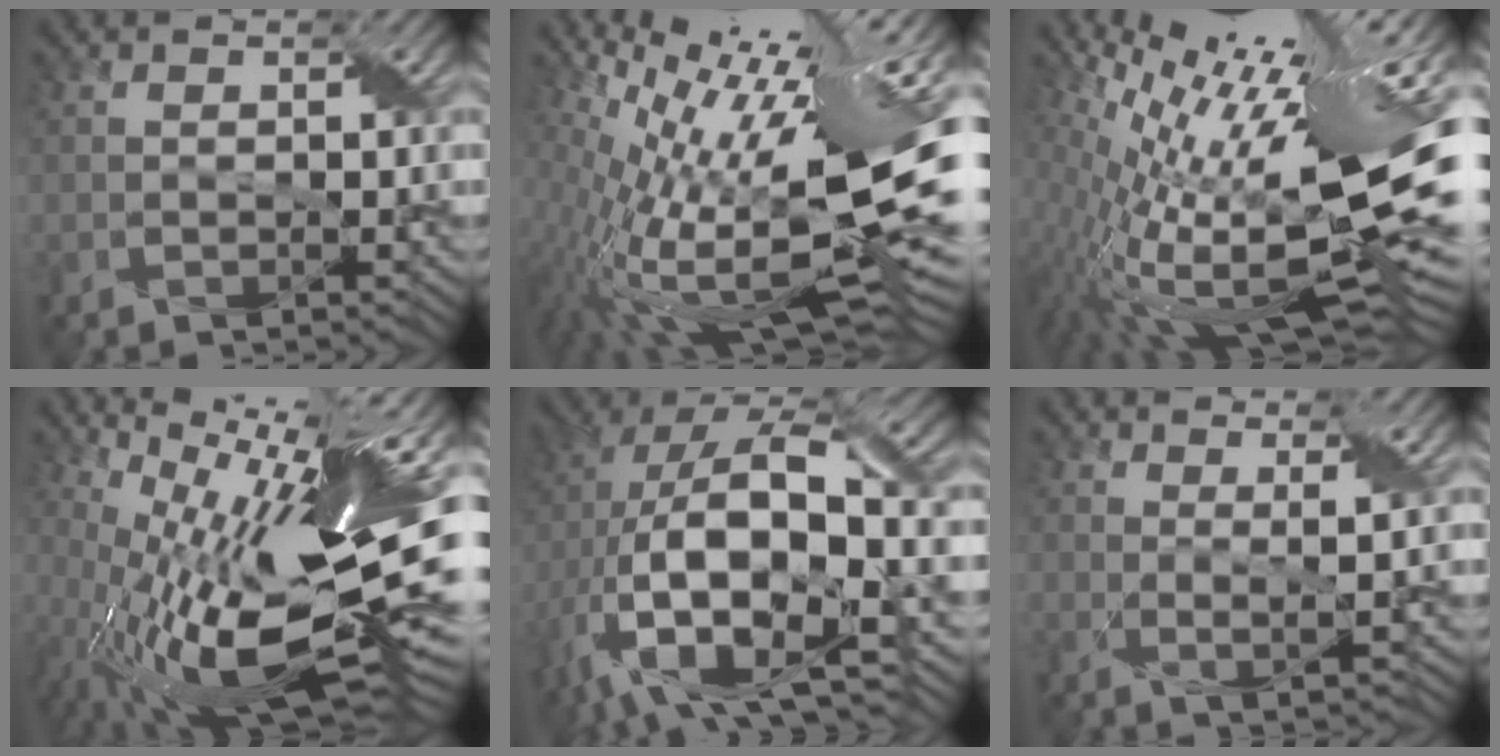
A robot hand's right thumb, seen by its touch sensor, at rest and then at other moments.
{"total": 19.6, "force": [0.5, 6.0, 18.7], "torque": [-0.275, 0.020, 0.025]}
{"total": 19.7, "force": [2.4, 5.3, 18.8], "torque": [-0.286, 0.021, 0.051]}
{"total": 19.6, "force": [-1.4, 5.9, 18.6], "torque": [-0.300, 0.010, -0.028]}
{"total": 18.5, "force": [-2.1, 9.4, 15.8], "torque": [-0.314, -0.020, -0.020]}
{"total": 3.0, "force": [1.6, 0.2, 2.5], "torque": [-0.056, -0.003, 0.029]}